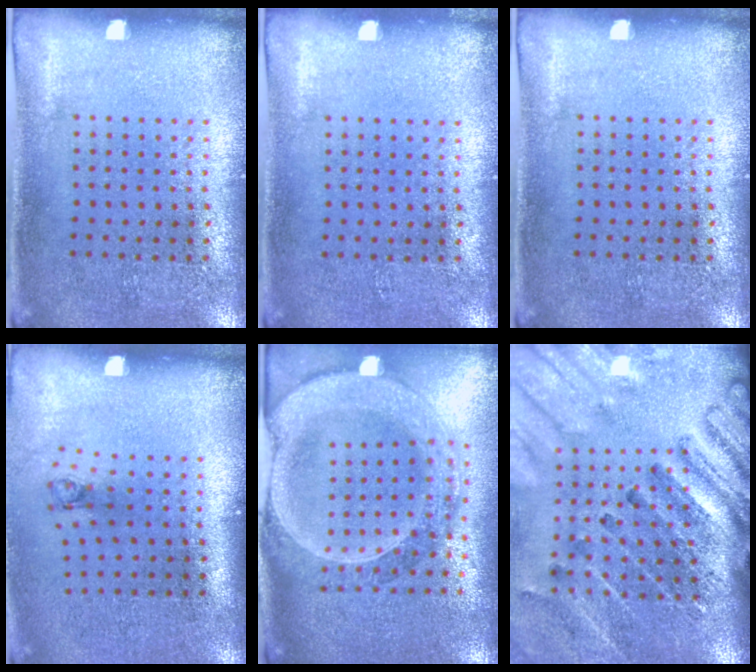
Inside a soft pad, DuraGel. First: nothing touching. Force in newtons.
{"total": 0.0}
{"total": 0.0}
{"total": 0.8, "press": 0.3, "slide": 0.8}
{"total": 2.8, "press": 2.4, "slide": 1.3}
{"total": 3.3, "press": 2.7, "slide": 1.8}